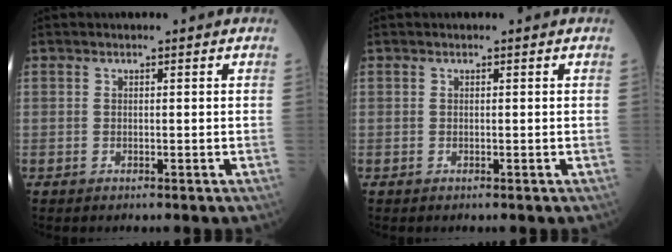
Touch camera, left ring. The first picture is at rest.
{"total": 0.0}